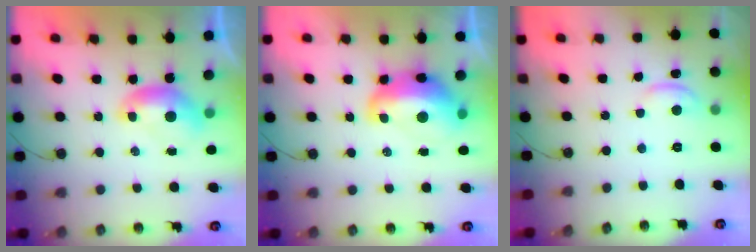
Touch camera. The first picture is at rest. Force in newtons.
{"total": 7.7, "press": 7.6, "slide": 1.3}
{"total": 0.8, "press": 0.6, "slide": 0.5}